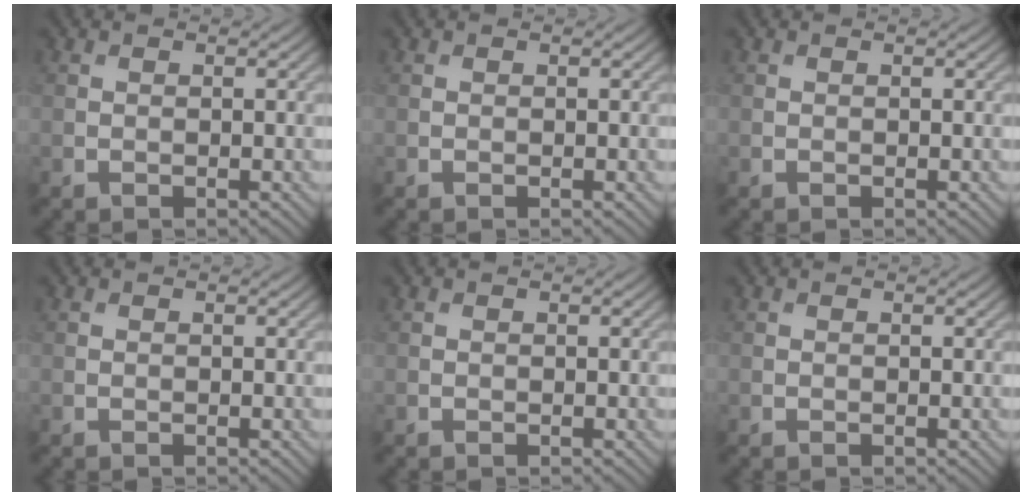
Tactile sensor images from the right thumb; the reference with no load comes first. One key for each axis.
{"total": 0.0}
{"total": 0.0}
{"total": 0.0}
{"total": 0.0}
{"total": 0.0}